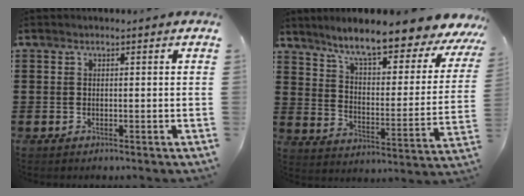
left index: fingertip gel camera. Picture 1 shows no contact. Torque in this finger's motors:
{"motor_torque": [2.14, 0.00, 1.05, 0.21]}